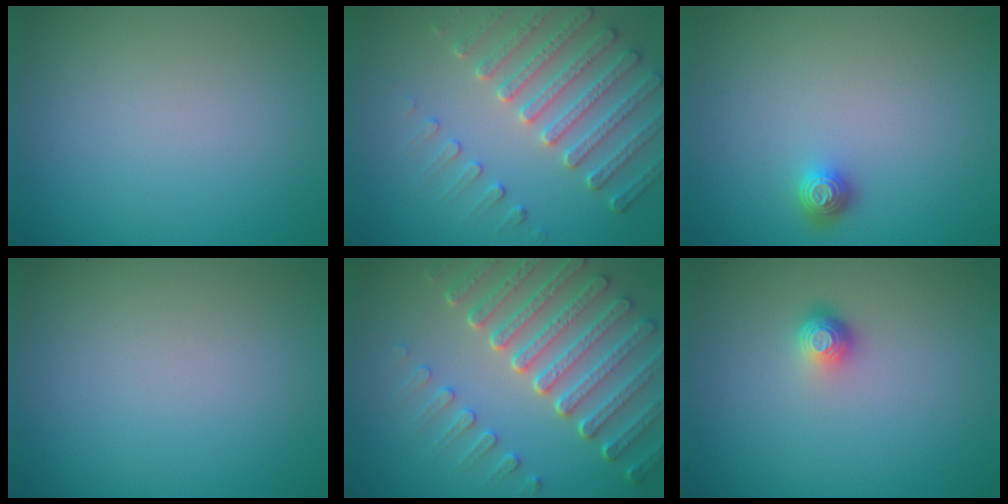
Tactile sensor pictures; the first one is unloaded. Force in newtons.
{"total": 4.7, "press": 4.4, "slide": 1.7}
{"total": 1.2, "press": 1.1, "slide": 0.4}
{"total": 0.0}
{"total": 7.6, "press": 5.7, "slide": 5.0}
{"total": 1.6, "press": 1.1, "slide": 1.2}